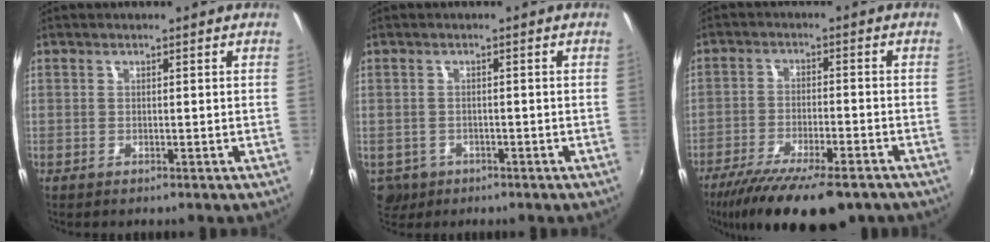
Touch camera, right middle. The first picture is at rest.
{"total": 5.2, "force": [-2.2, 4.3, 1.9], "torque": [-0.046, -0.010, -0.029]}
{"total": 16.7, "force": [-12.7, 4.3, 10.0], "torque": [-0.196, -0.050, -0.200]}